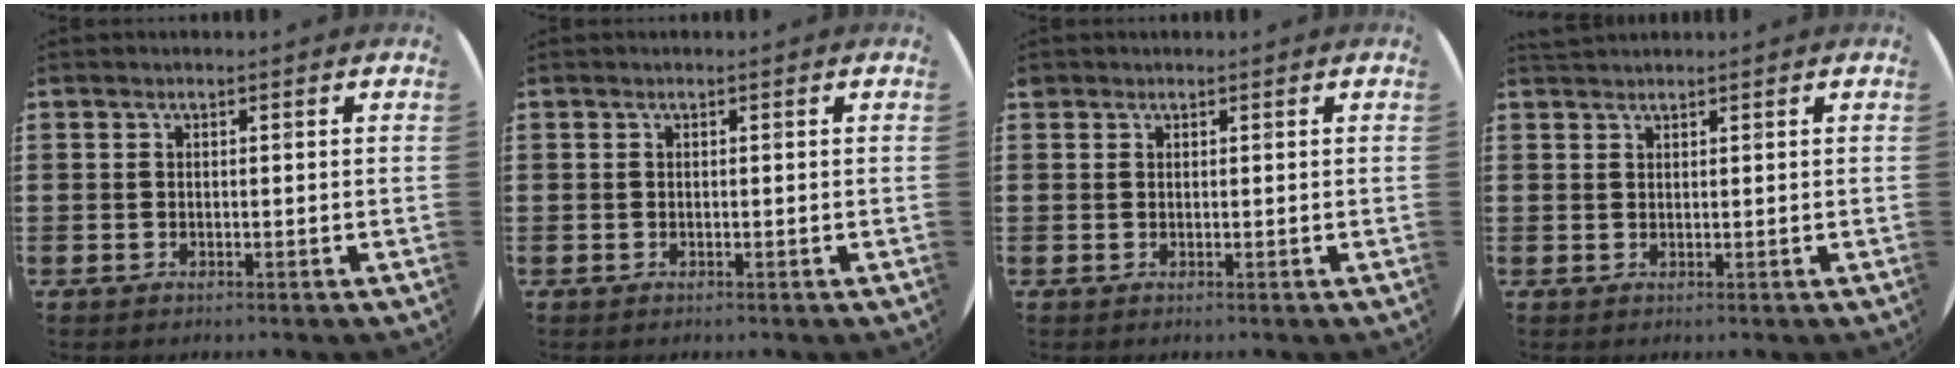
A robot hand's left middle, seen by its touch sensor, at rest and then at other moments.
{"total": 0.0}
{"total": 0.5, "force": [0.5, 0.2, -0.2], "torque": [0.004, 0.004, 0.008]}
{"total": 1.1, "force": [1.1, 0.2, -0.1], "torque": [0.001, 0.001, 0.021]}